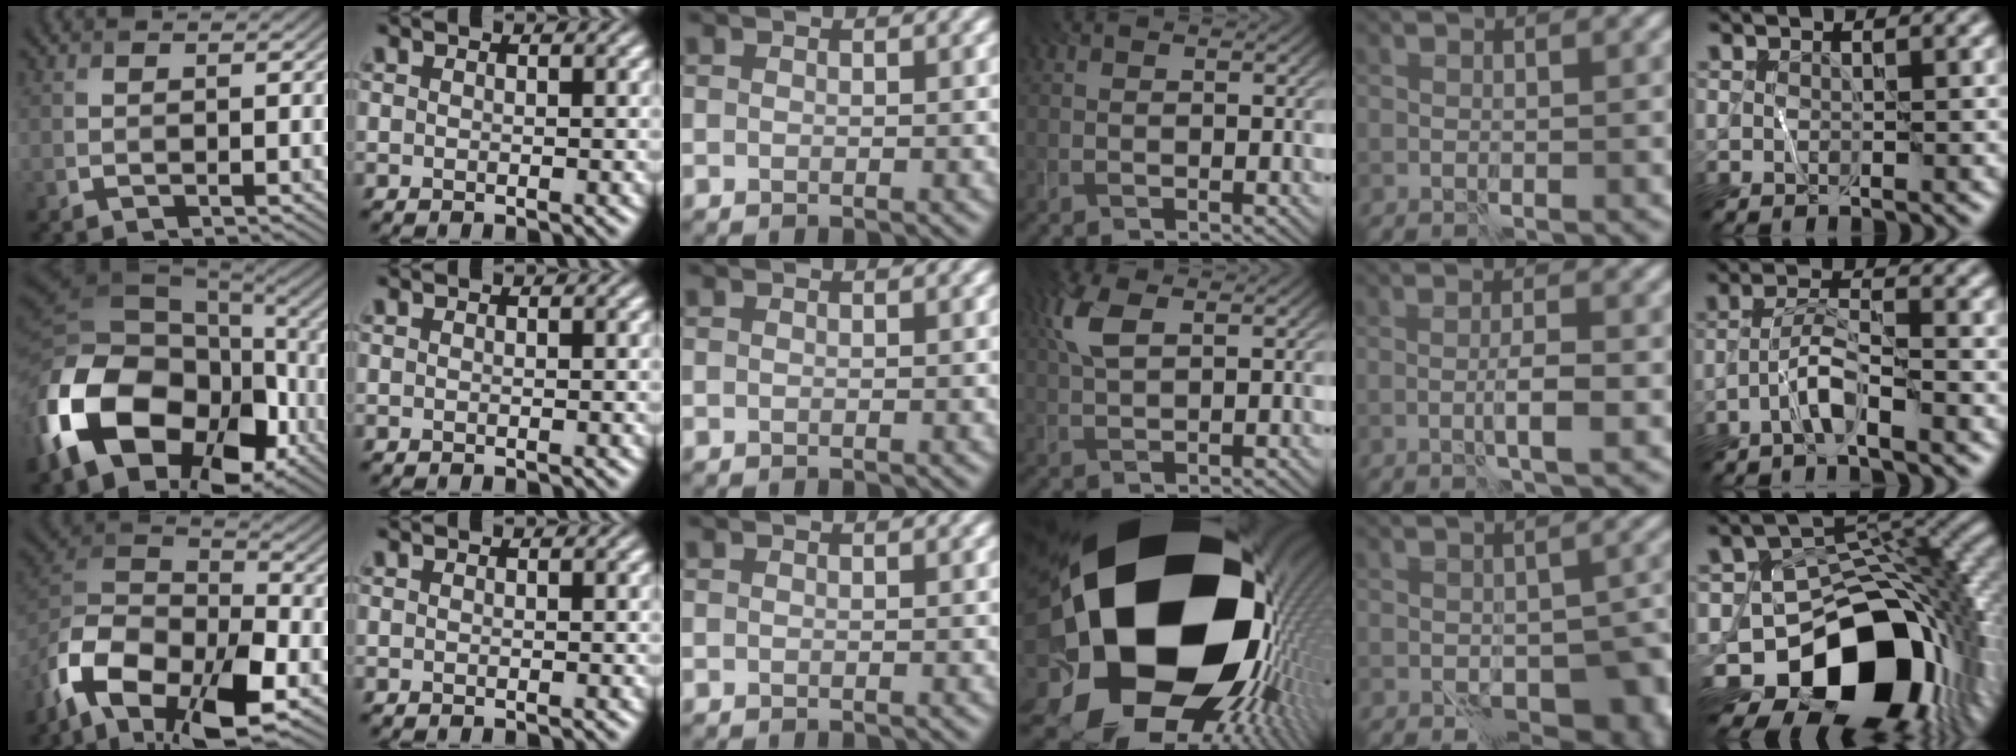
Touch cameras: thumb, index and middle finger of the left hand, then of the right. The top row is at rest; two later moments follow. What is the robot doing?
{"motion": "wipe", "object": "whiteboard"}